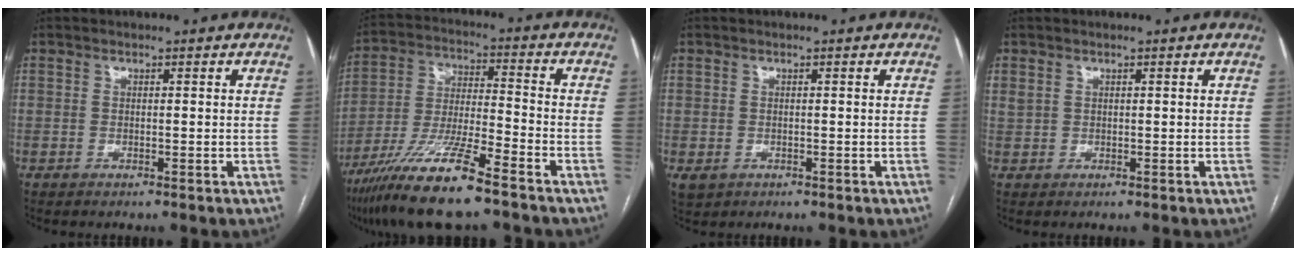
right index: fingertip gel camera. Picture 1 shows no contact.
{"total": 14.4, "force": [-10.1, 1.0, 10.3], "torque": [-0.208, -0.030, -0.185]}
{"total": 2.0, "force": [-0.5, 1.7, 0.8], "torque": [-0.017, -0.001, 0.002]}
{"total": 1.1, "force": [0.6, 0.8, 0.4], "torque": [-0.010, 0.016, 0.016]}